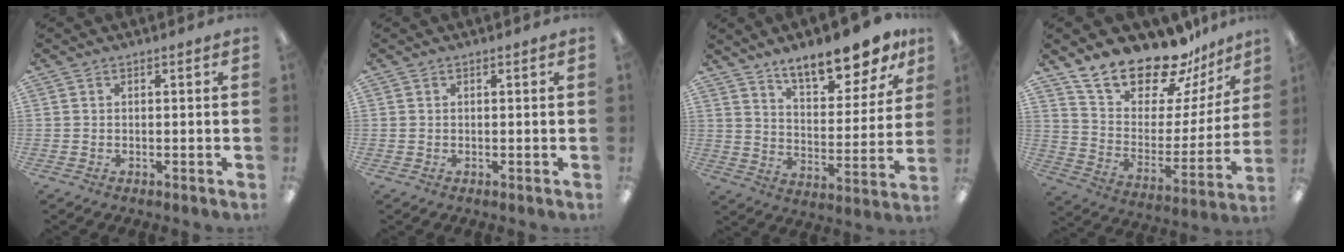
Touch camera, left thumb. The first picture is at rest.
{"total": 0.0}
{"total": 13.7, "force": [11.5, 4.2, 6.1], "torque": [-0.084, -0.080, 0.199]}
{"total": 20.1, "force": [17.6, 6.8, 7.0], "torque": [-0.129, -0.133, 0.311]}